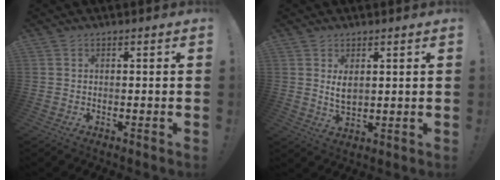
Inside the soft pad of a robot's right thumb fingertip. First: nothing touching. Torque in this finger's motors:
{"motor_torque": [-0.30, 0.17, 0.11, 0.39, 0.02]}